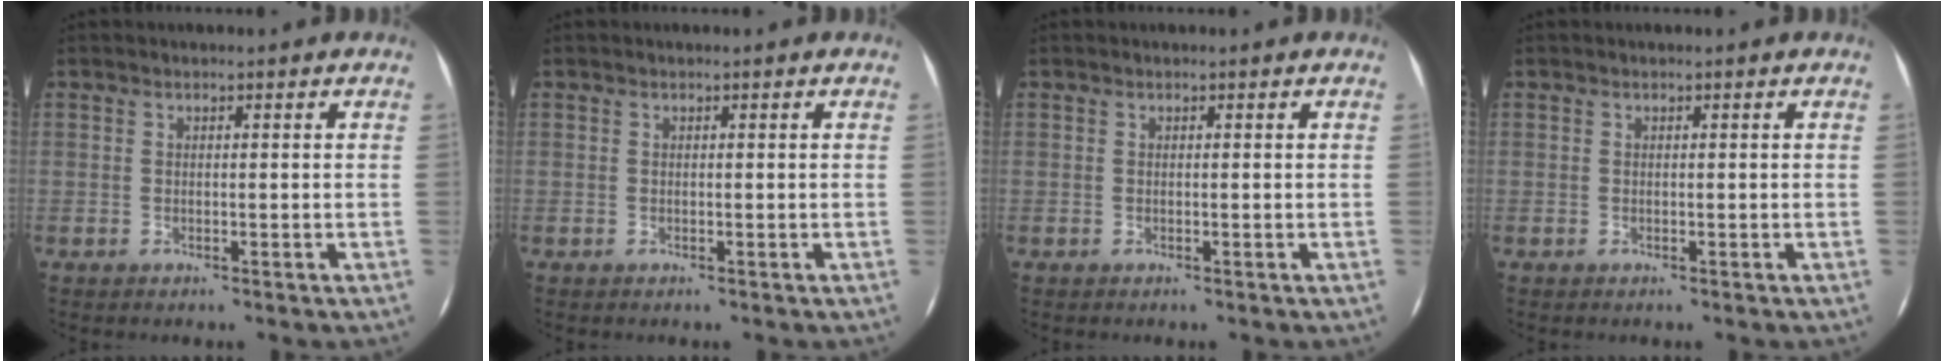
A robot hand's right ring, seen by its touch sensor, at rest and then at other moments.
{"total": 0.0}
{"total": 0.0}
{"total": 0.0}